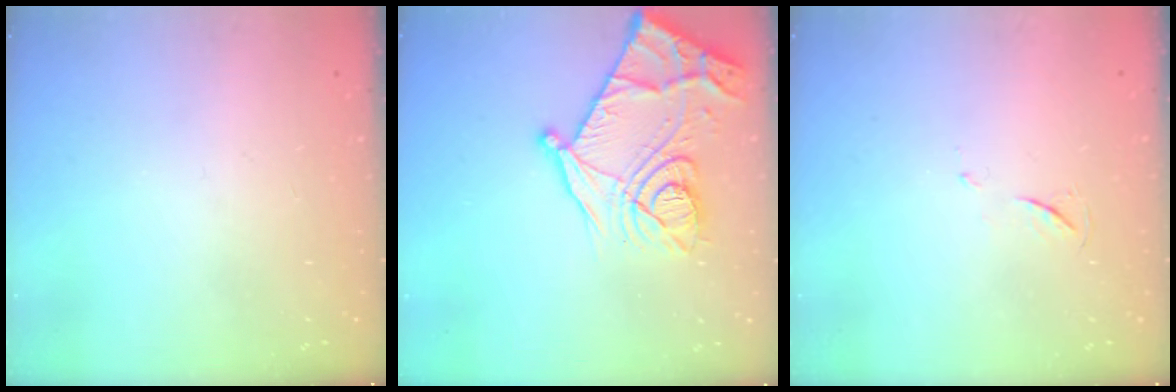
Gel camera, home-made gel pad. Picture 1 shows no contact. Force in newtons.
{"total": 22.3, "press": 22.3, "slide": 0.4}
{"total": 4.1, "press": 4.1, "slide": 0.6}